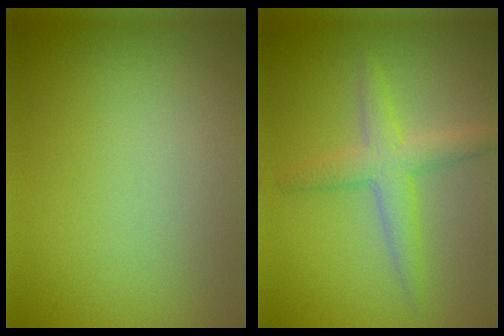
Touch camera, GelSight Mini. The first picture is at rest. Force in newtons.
{"total": 3.2, "press": 3.2, "slide": 0.1}